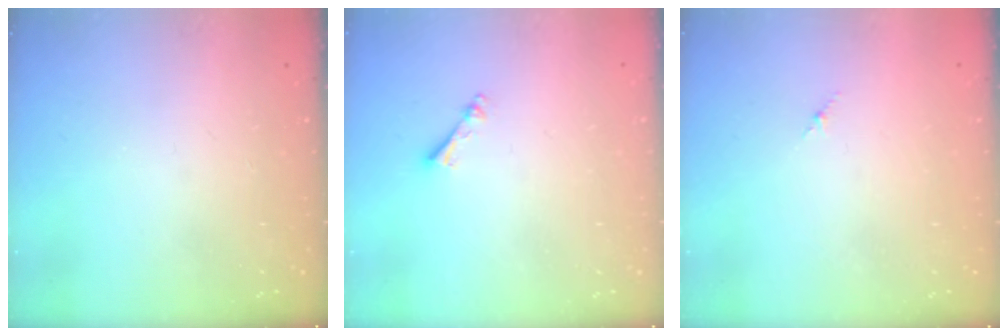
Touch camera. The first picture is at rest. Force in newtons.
{"total": 2.4, "press": 2.3, "slide": 0.4}
{"total": 1.8, "press": 1.7, "slide": 0.6}